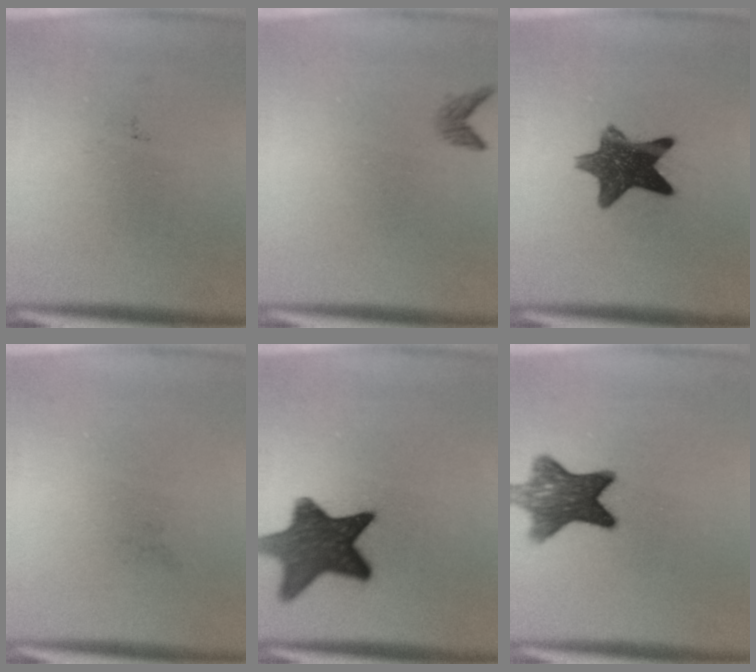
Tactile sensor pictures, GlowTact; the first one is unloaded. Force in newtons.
{"total": 1.1}
{"total": 10.6}
{"total": 0.0}
{"total": 12.4}
{"total": 9.2}